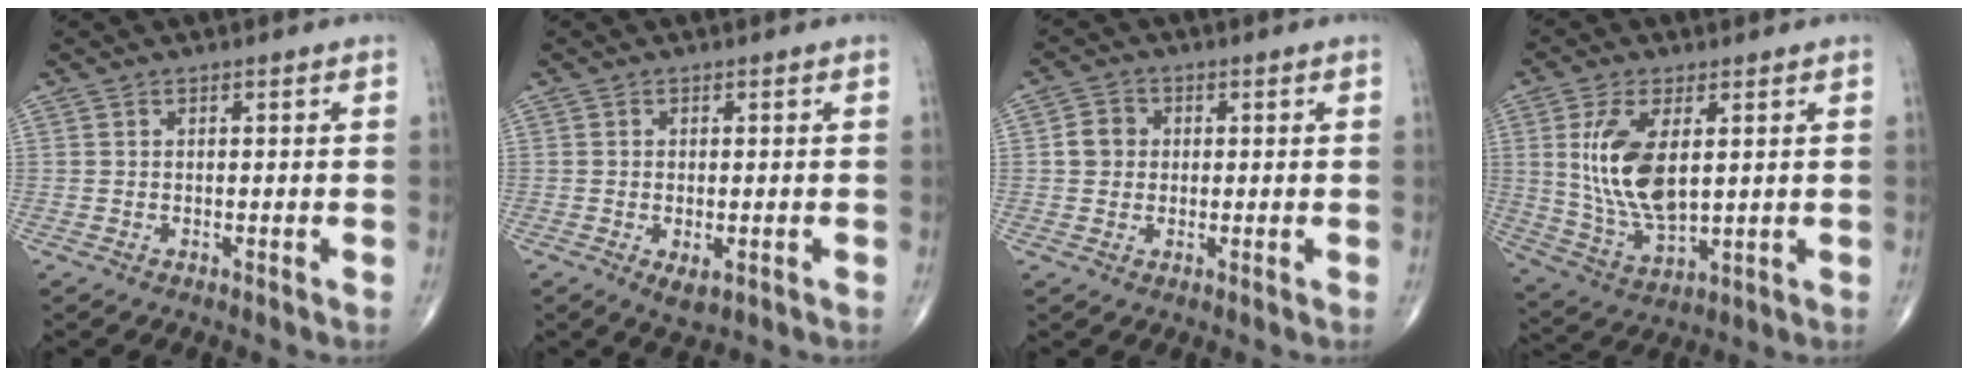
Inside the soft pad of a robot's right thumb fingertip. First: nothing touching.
{"total": 3.2, "force": [-1.0, 1.5, 2.6], "torque": [-0.045, -0.007, -0.012]}
{"total": 3.9, "force": [0.3, 3.6, 1.7], "torque": [-0.016, 0.007, 0.000]}
{"total": 13.2, "force": [2.7, 6.4, 11.2], "torque": [-0.222, -0.019, 0.065]}